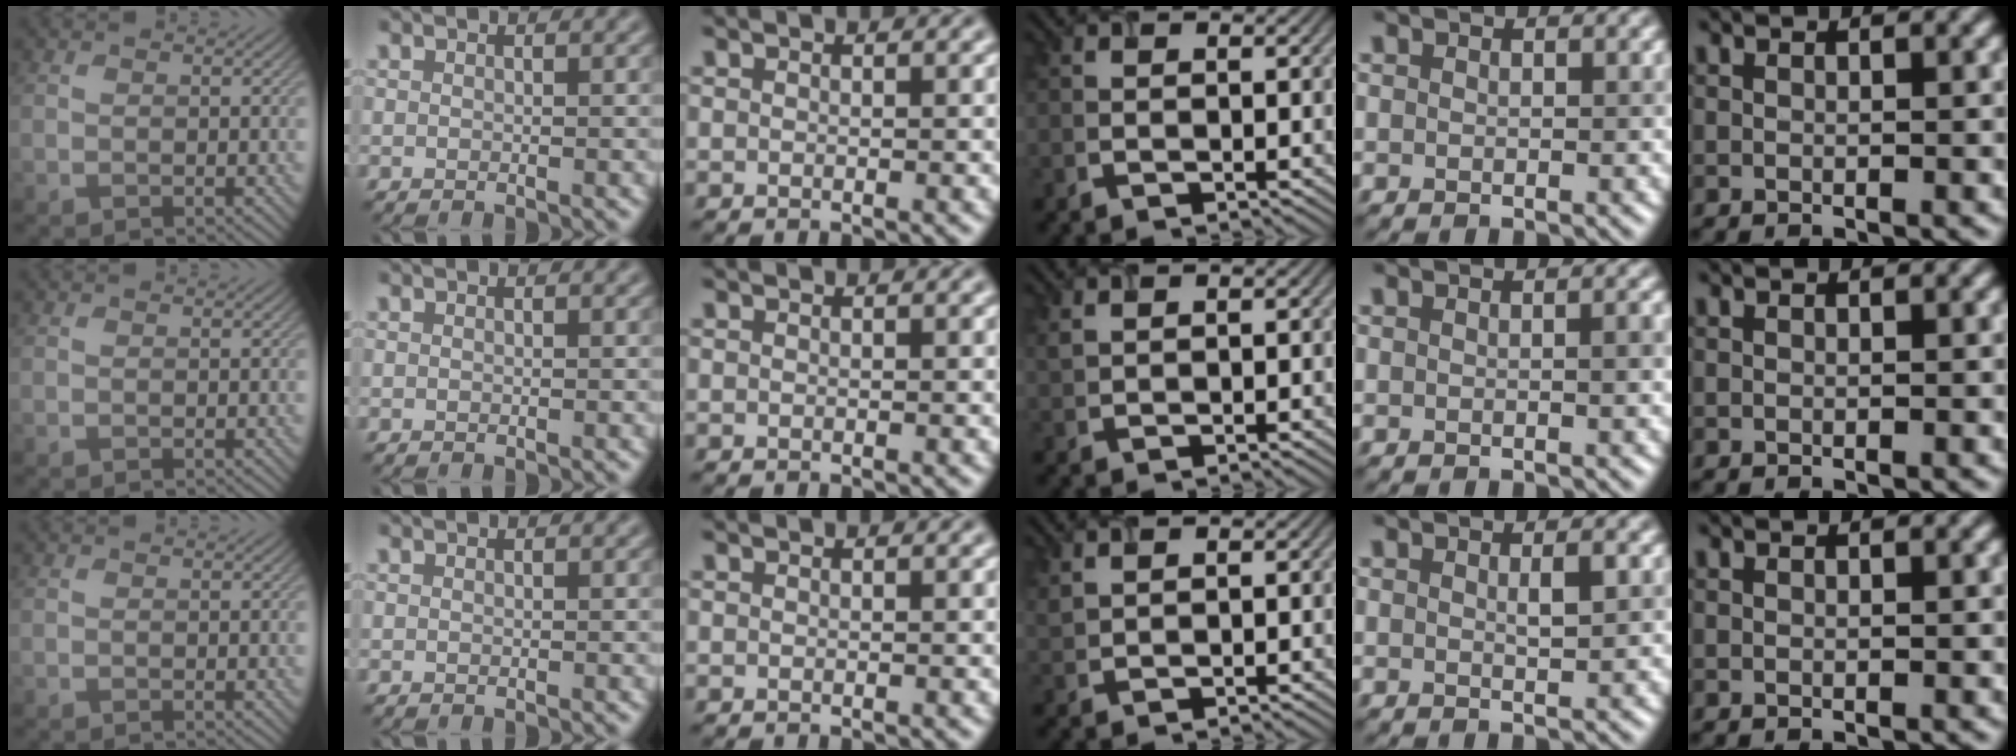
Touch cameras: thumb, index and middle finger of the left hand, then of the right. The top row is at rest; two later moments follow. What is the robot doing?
{"motion": "close", "object": "airpods case & airpods"}